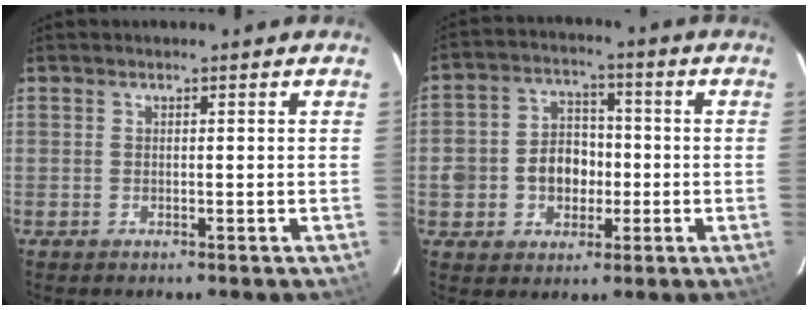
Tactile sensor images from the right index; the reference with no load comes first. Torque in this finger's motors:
{"motor_torque": [0.30, 0.06, 0.52, 0.05]}